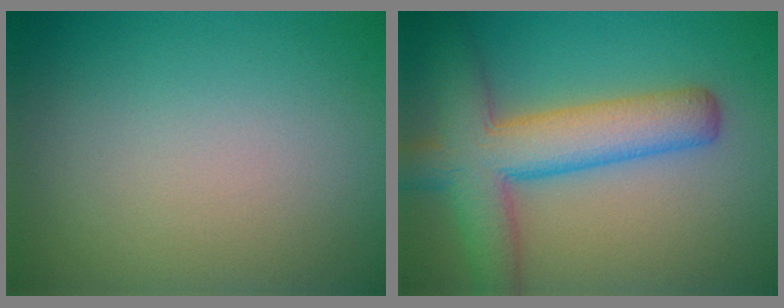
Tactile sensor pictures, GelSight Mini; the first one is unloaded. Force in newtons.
{"total": 7.9, "press": 7.9, "slide": 0.3}